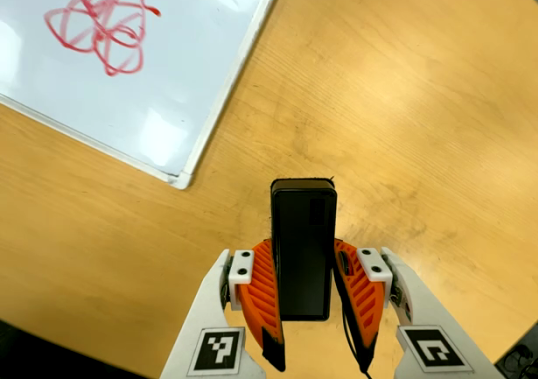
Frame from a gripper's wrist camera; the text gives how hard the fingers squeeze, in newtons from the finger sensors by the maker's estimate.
{"total": 4.7, "left": 3.5, "right": 6.0}